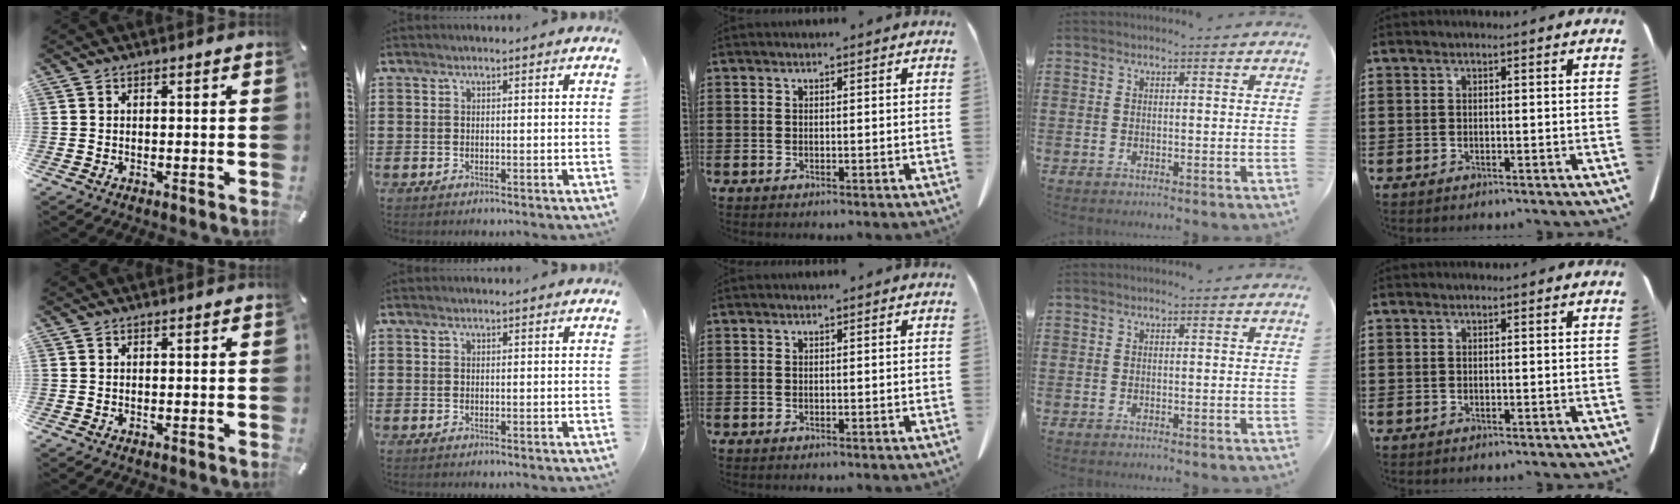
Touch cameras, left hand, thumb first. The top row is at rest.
{}